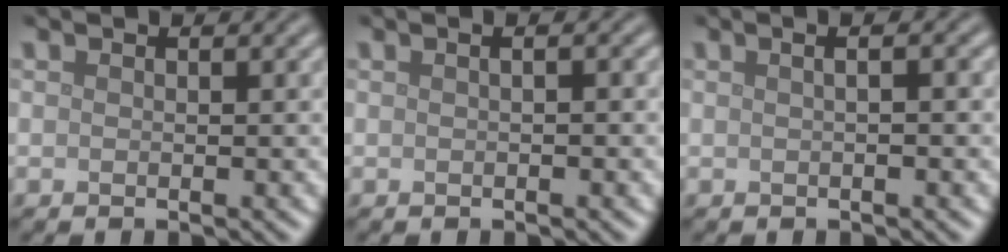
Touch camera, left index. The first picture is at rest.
{"total": 1.1, "force": [0.2, 0.4, 1.0], "torque": [-0.009, -0.001, -0.001]}
{"total": 2.9, "force": [0.9, 1.4, 2.4], "torque": [-0.015, 0.014, -0.013]}